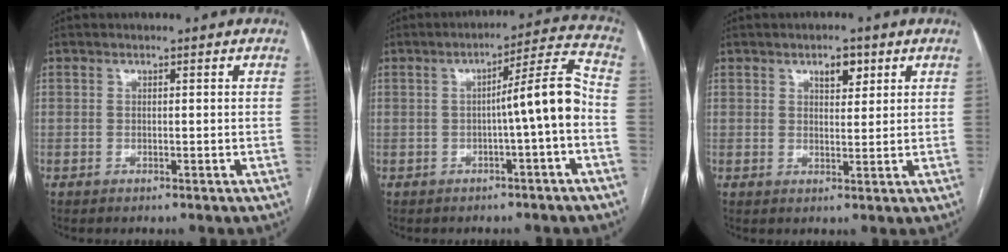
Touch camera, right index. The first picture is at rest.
{"total": 8.0, "force": [-1.6, -0.7, 7.8], "torque": [-0.109, 0.022, -0.021]}
{"total": 3.4, "force": [1.9, 1.5, 2.4], "torque": [-0.036, 0.003, 0.032]}